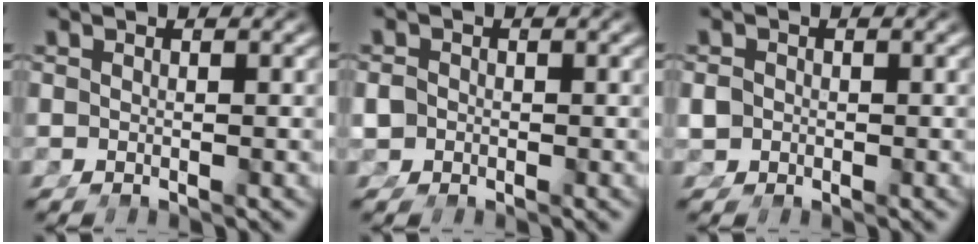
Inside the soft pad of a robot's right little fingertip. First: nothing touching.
{"total": 1.5, "force": [-0.7, 1.2, 0.6], "torque": [-0.020, -0.015, -0.004]}
{"total": 1.1, "force": [-0.5, 0.8, 0.5], "torque": [-0.017, -0.012, 0.000]}